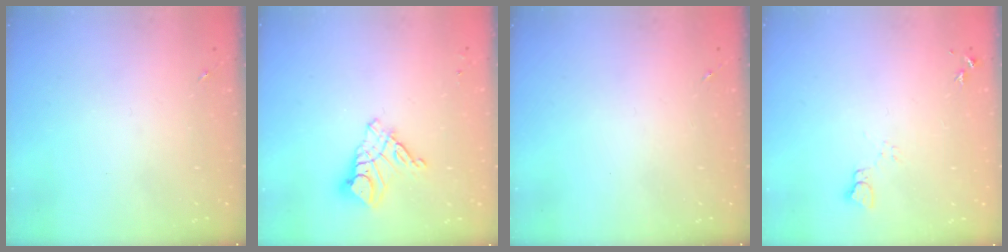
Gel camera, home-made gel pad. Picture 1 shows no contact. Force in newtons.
{"total": 9.7, "press": 9.7, "slide": 1.1}
{"total": 0.0}
{"total": 3.7, "press": 3.7, "slide": 0.4}